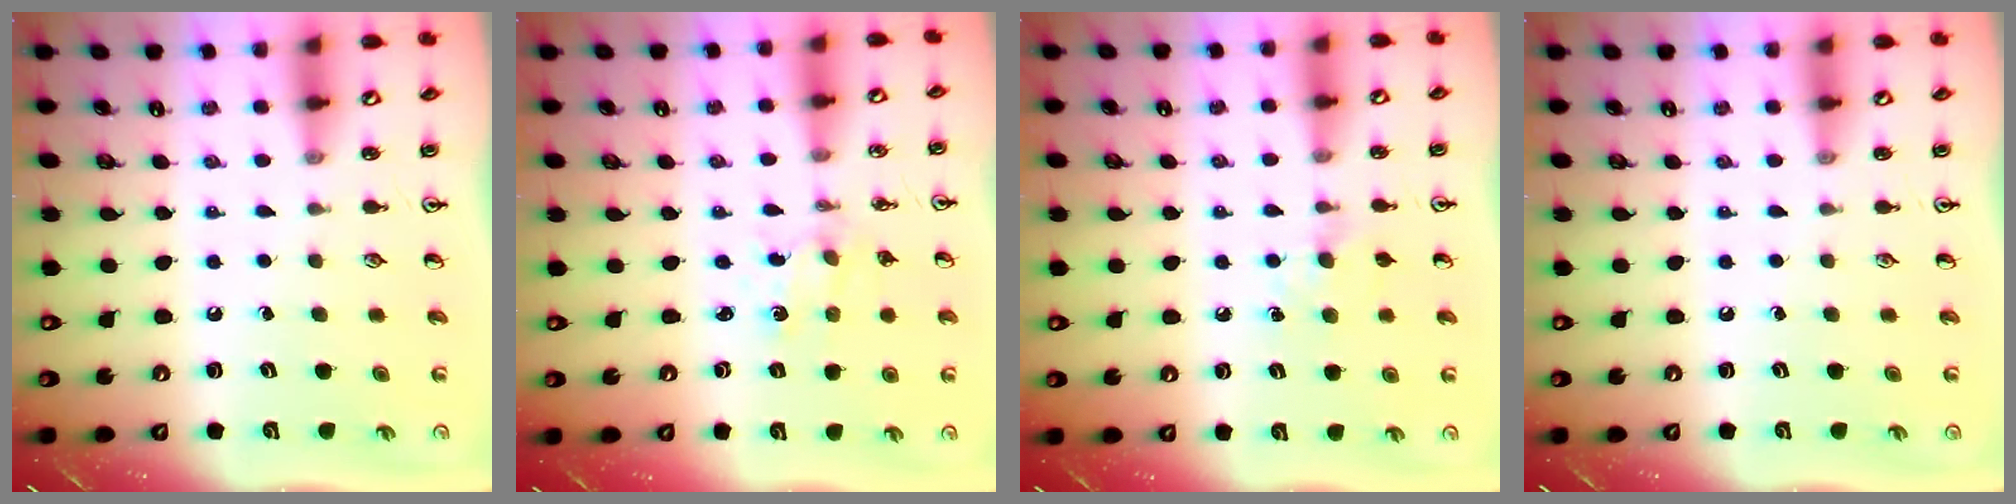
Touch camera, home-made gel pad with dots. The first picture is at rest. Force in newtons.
{"total": 1.0, "press": 1.0, "slide": 0.2}
{"total": 5.9, "press": 5.9, "slide": 0.6}
{"total": 0.0}